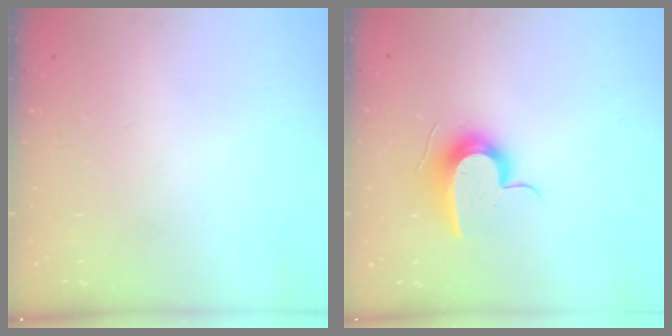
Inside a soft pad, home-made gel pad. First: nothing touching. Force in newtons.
{"total": 11.3, "press": 11.3, "slide": 0.4}